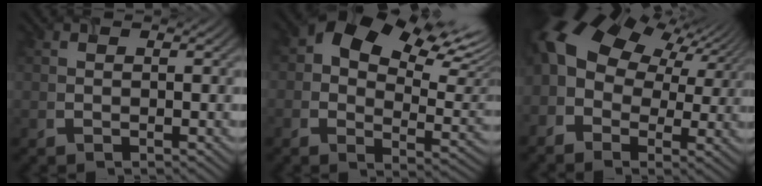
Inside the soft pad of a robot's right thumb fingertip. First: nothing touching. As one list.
[{"total": 13.2, "force": [6.4, 7.6, 8.6], "torque": [-0.137, 0.006, 0.116]}, {"total": 14.6, "force": [3.3, 10.8, 9.2], "torque": [-0.230, -0.004, 0.078]}]